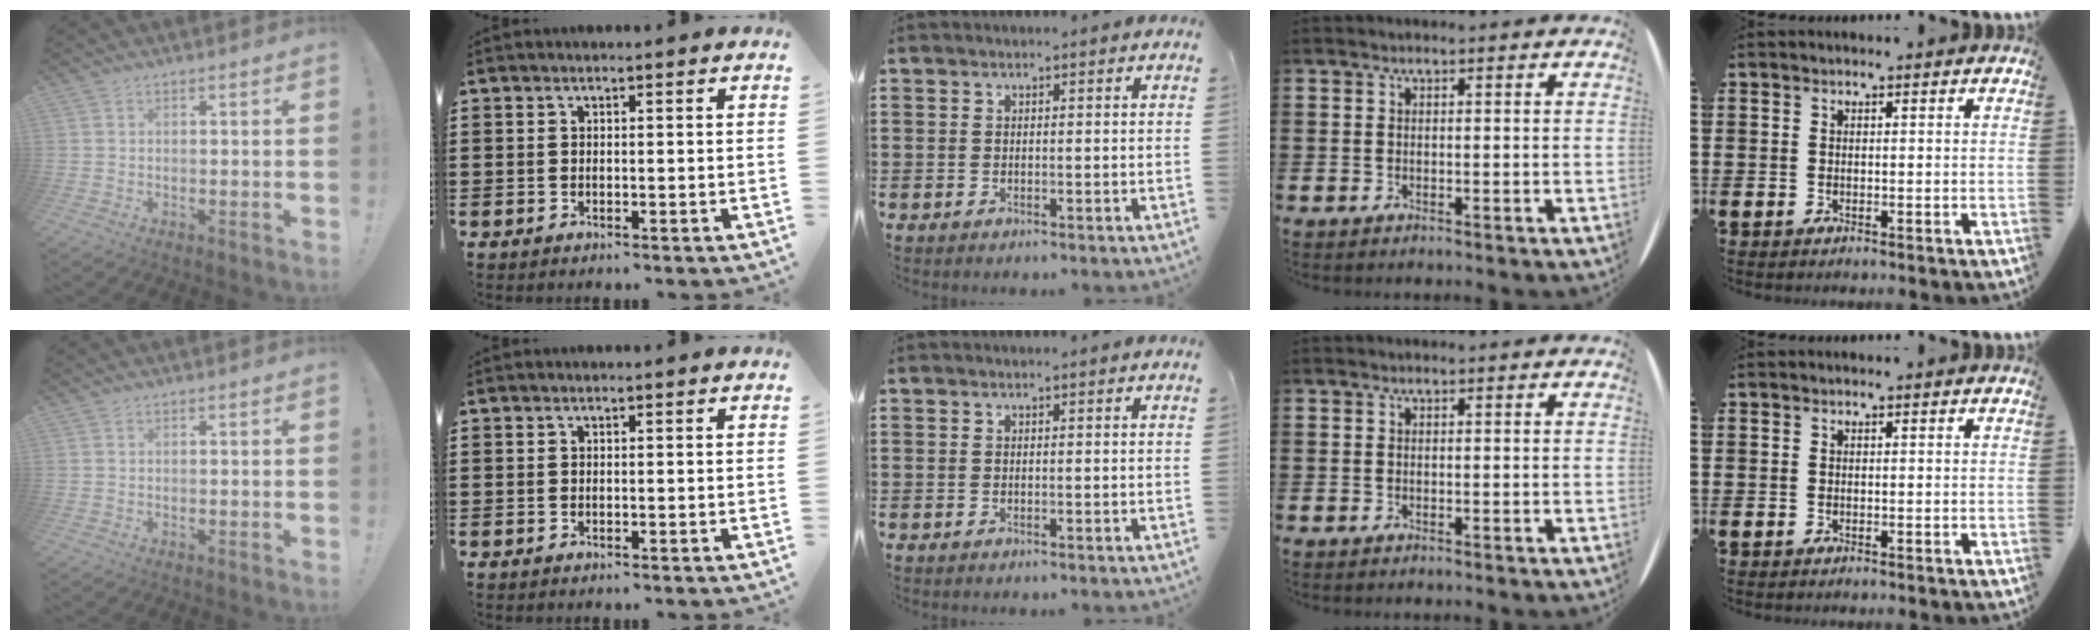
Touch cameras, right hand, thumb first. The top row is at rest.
{}